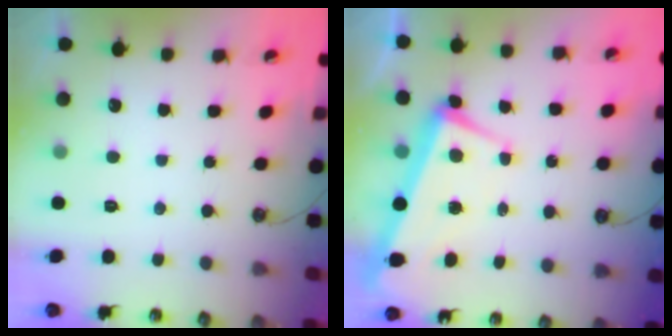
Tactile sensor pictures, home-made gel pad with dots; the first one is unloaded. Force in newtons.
{"total": 2.1, "press": 1.8, "slide": 1.1}